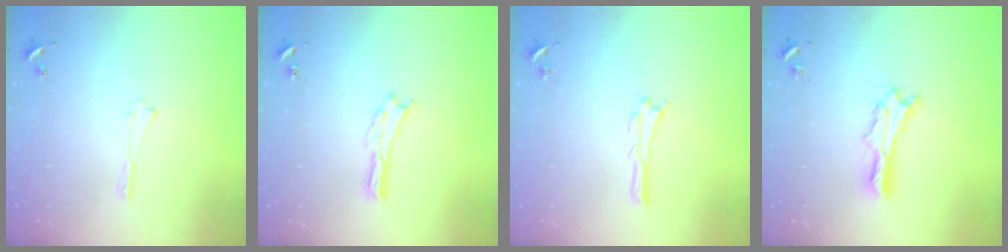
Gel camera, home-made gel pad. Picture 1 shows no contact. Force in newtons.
{"total": 0.0}
{"total": 0.7, "press": 0.7, "slide": 0.2}
{"total": 2.7, "press": 2.7, "slide": 0.4}